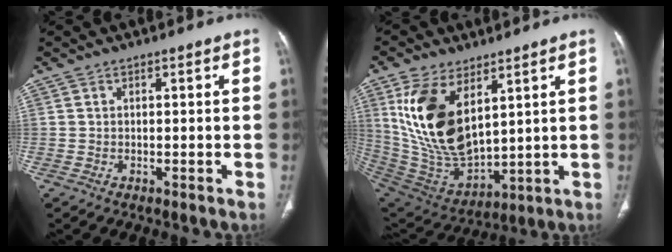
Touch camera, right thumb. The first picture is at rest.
{"total": 19.0, "force": [6.8, 10.0, 14.7], "torque": [-0.270, -0.030, 0.151]}